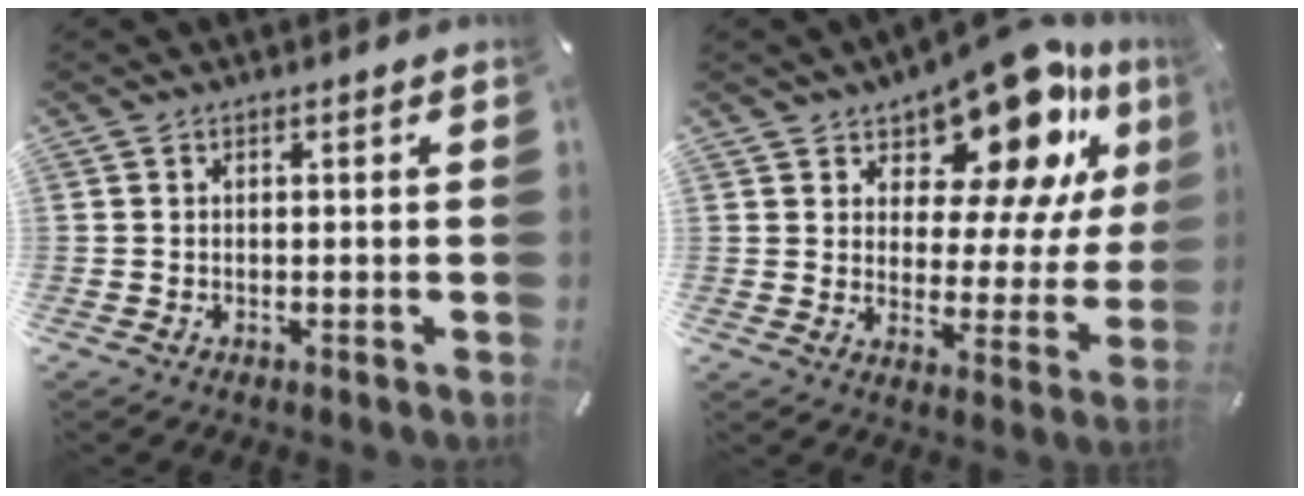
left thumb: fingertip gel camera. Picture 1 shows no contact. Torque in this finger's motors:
{"motor_torque": [2.80, 2.21, 1.42, -1.35, 0.12]}